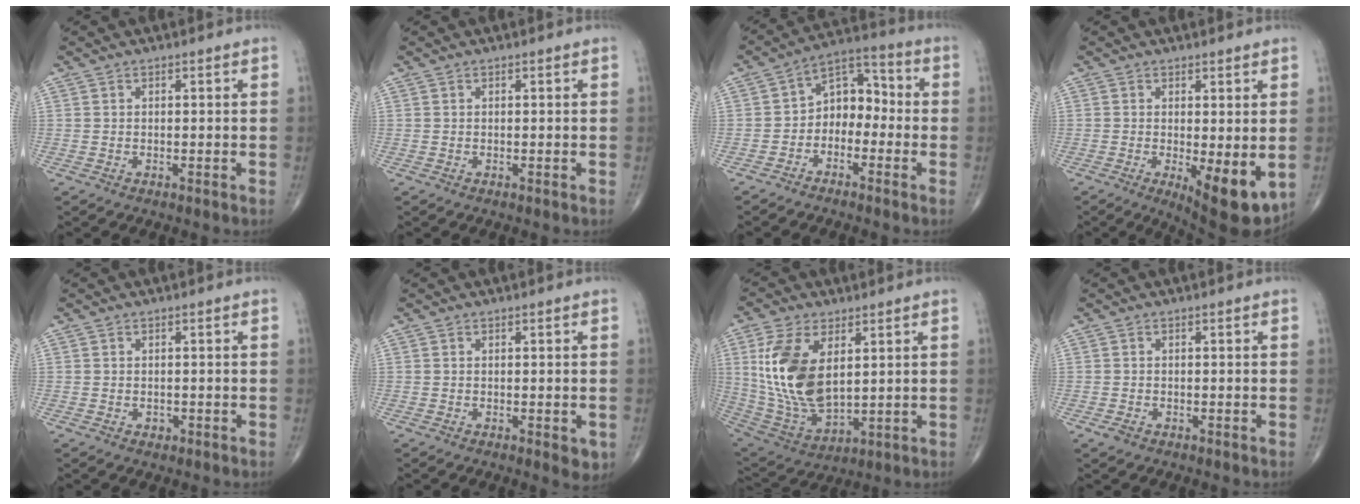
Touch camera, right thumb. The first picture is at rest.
{"total": 0.0}
{"total": 8.4, "force": [-2.2, 6.1, 5.3], "torque": [-0.052, 0.047, -0.056]}
{"total": 9.6, "force": [-1.8, 3.3, 8.8], "torque": [-0.116, -0.024, -0.017]}
{"total": 0.9, "force": [-0.3, 0.8, 0.4], "torque": [-0.003, 0.002, -0.003]}
{"total": 2.7, "force": [-0.7, 1.1, 2.3], "torque": [-0.017, -0.005, -0.006]}
{"total": 17.0, "force": [4.0, 9.1, 13.8], "torque": [-0.273, -0.023, 0.091]}
{"total": 1.2, "force": [-0.7, 0.9, 0.6], "torque": [-0.012, 0.002, -0.011]}